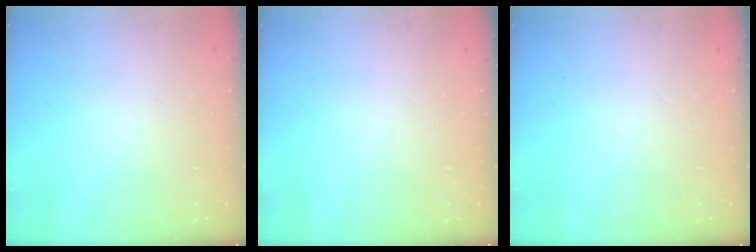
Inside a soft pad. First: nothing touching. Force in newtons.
{"total": 0.0}
{"total": 0.0}